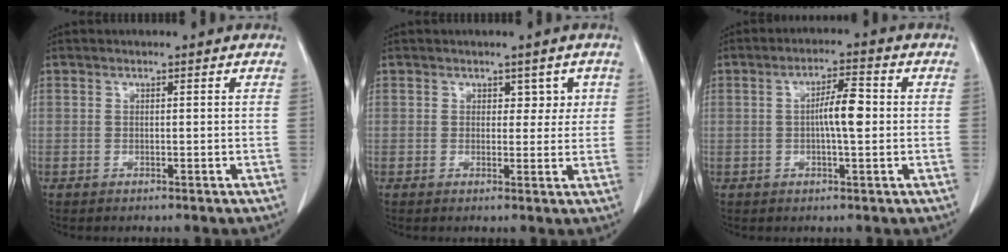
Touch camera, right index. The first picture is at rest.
{"total": 2.7, "force": [1.1, 1.8, 1.6], "torque": [-0.006, 0.002, 0.012]}
{"total": 5.2, "force": [0.2, 0.8, 5.1], "torque": [-0.086, 0.010, 0.003]}